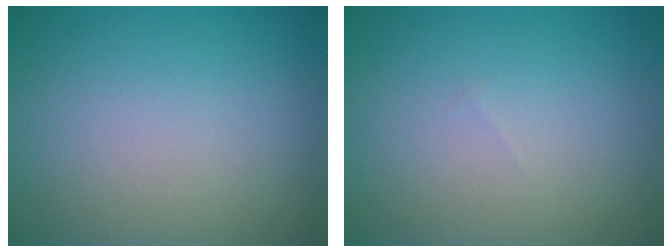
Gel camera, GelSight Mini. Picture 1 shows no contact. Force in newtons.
{"total": 0.0}